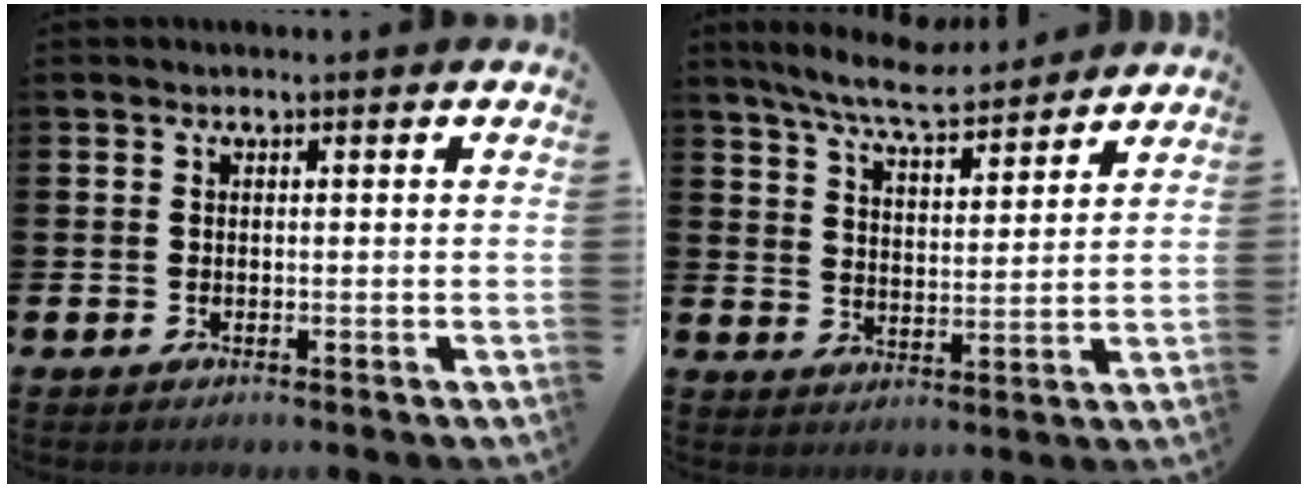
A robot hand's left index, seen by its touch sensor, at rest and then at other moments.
{"total": 7.9, "force": [7.4, 0.9, 2.6], "torque": [-0.074, -0.036, 0.133]}